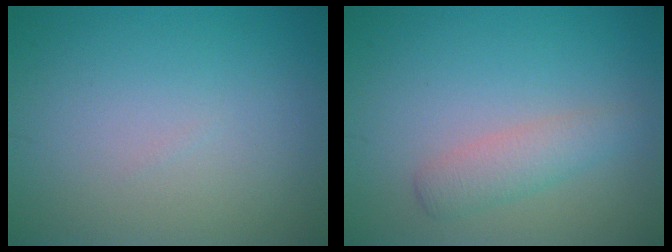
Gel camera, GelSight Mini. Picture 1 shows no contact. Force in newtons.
{"total": 2.5, "press": 2.5, "slide": 0.0}